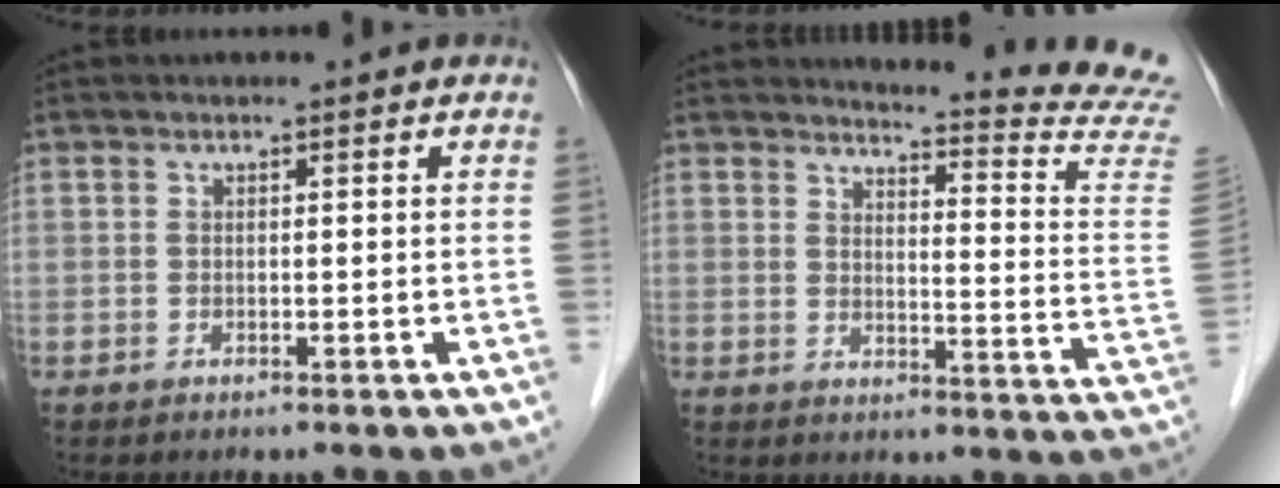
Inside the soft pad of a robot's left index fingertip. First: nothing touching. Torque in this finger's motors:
{"motor_torque": [0.28, -0.45, 0.12, 0.03]}